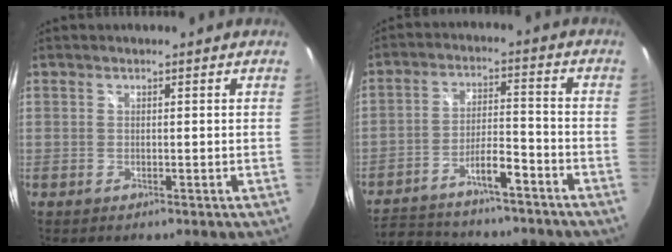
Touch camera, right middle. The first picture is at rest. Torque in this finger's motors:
{"motor_torque": [1.07, -1.07, 0.12, 0.06]}